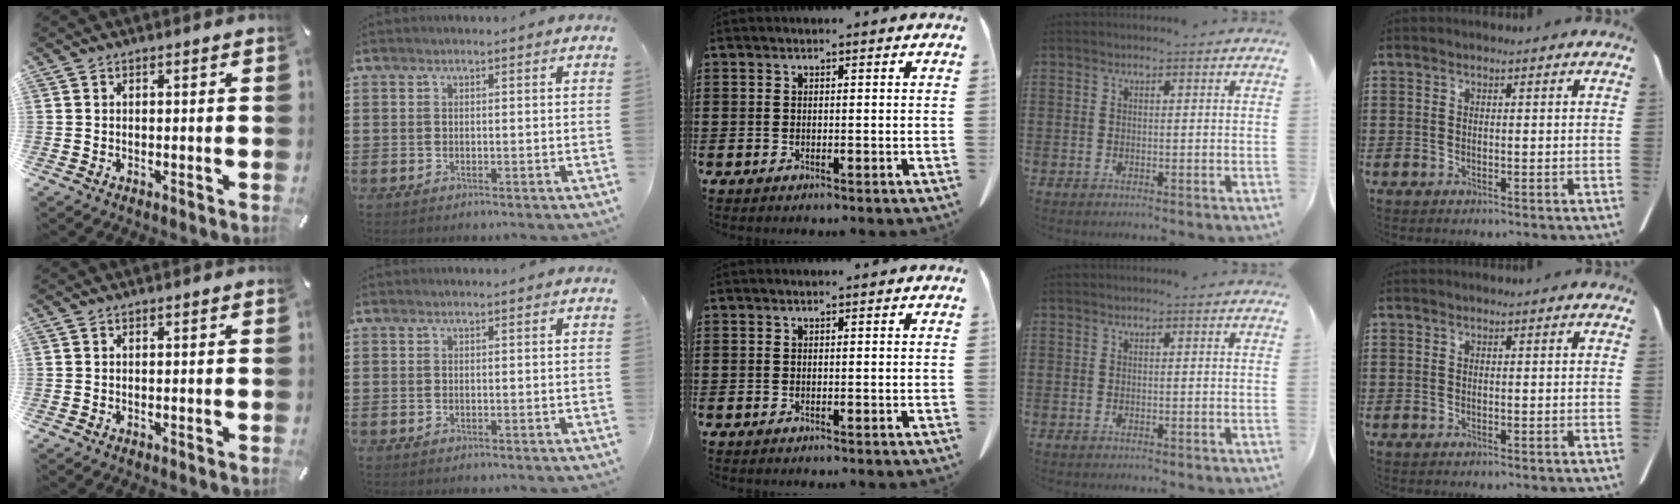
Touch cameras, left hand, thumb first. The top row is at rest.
{}